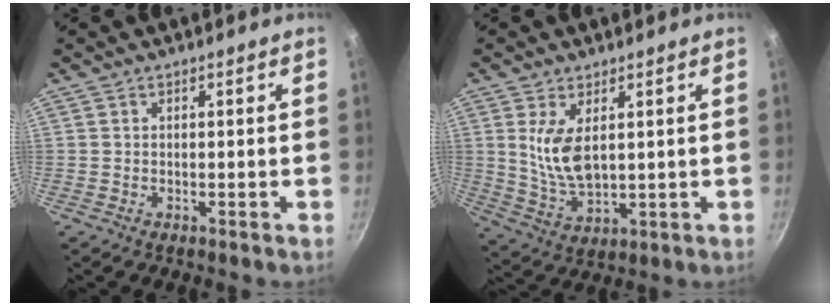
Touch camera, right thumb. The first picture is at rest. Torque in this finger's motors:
{"motor_torque": [-0.69, 0.69, 1.06, 0.14, 0.12]}